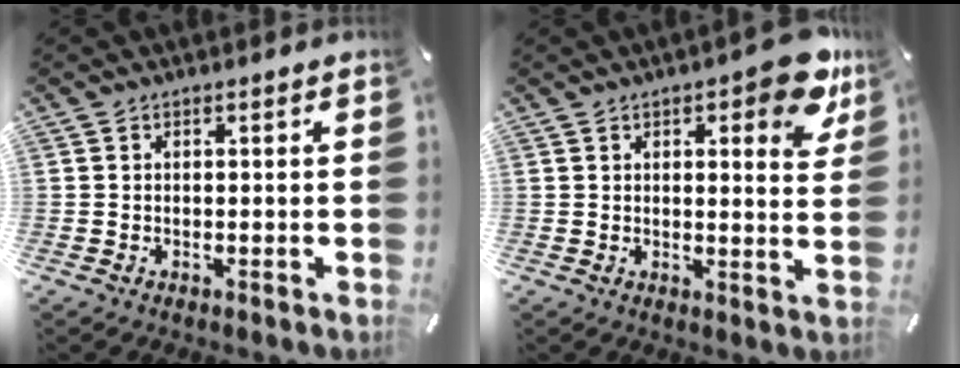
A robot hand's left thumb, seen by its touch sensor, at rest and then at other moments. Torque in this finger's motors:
{"motor_torque": [0.87, -0.12, 0.32, 0.10, -0.01]}